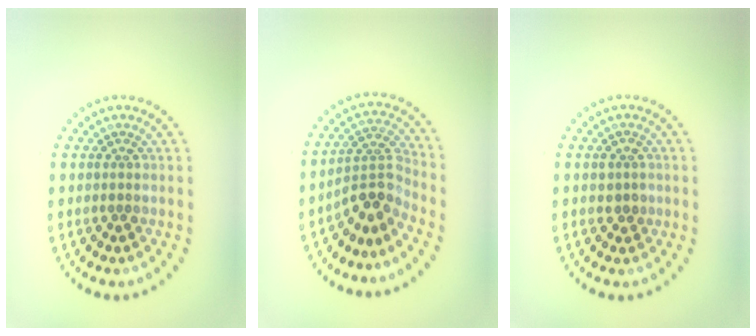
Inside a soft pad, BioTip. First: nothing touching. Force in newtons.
{"total": 3.6, "press": 2.4, "slide": 2.7}
{"total": 1.4, "press": 1.3, "slide": 0.5}